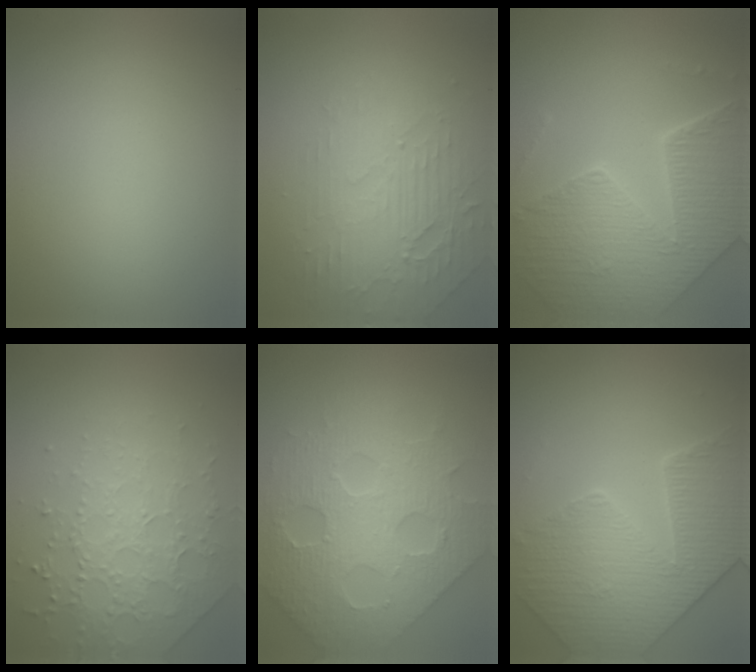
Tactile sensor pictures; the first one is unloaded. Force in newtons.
{"total": 3.8, "press": 3.4, "slide": 1.8}
{"total": 8.9, "press": 6.3, "slide": 6.3}
{"total": 3.8, "press": 3.6, "slide": 1.1}
{"total": 7.2, "press": 6.3, "slide": 3.5}
{"total": 5.3, "press": 5.0, "slide": 1.8}